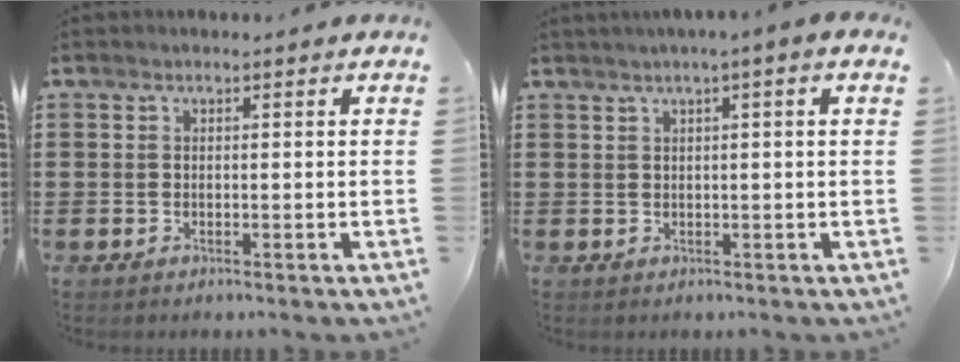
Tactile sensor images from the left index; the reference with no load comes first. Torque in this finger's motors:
{"motor_torque": [2.14, 0.00, 0.61, 0.03]}